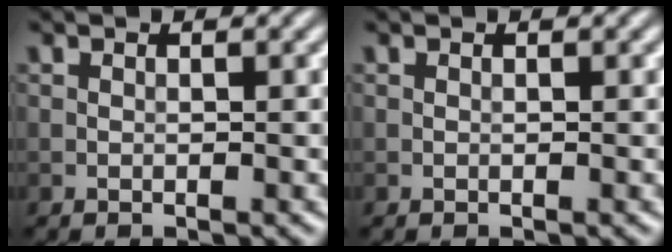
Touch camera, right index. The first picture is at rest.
{"total": 0.0}